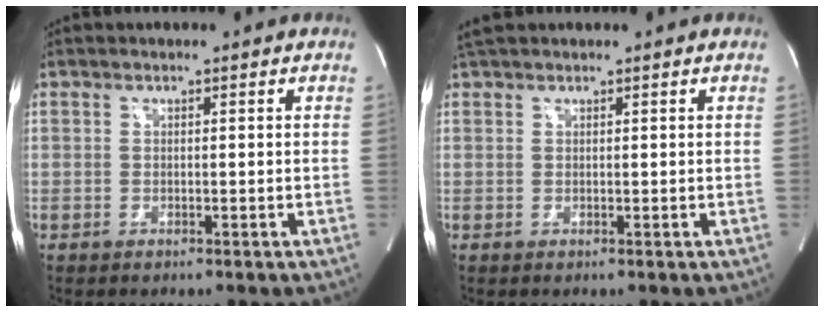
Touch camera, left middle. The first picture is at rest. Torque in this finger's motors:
{"motor_torque": [0.37, -0.11, -0.13, 0.03]}